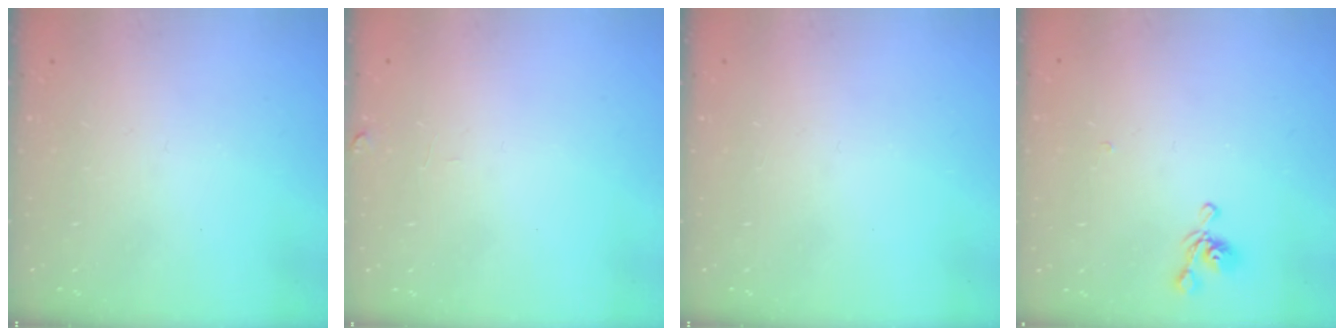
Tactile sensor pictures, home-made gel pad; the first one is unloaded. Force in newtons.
{"total": 1.3, "press": 1.2, "slide": 0.5}
{"total": 0.0}
{"total": 4.0, "press": 4.0, "slide": 0.4}